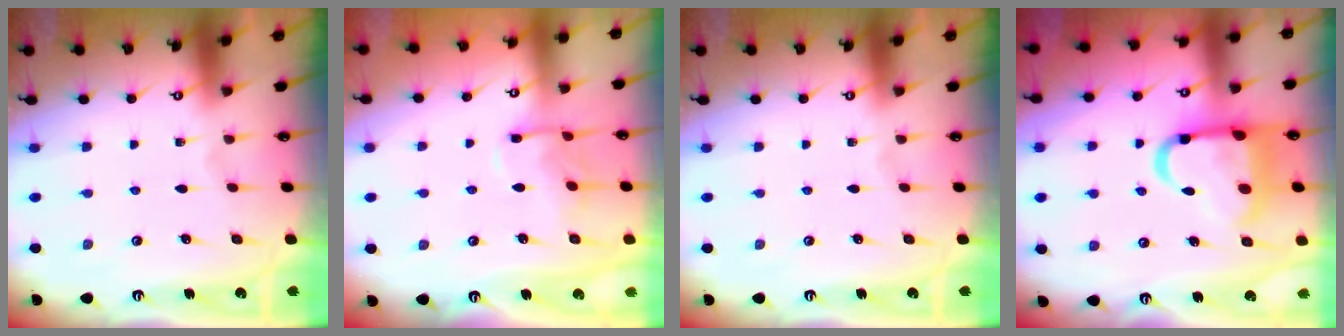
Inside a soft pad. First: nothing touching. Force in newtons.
{"total": 8.2, "press": 8.2, "slide": 0.7}
{"total": 0.0}
{"total": 15.8, "press": 15.7, "slide": 1.9}